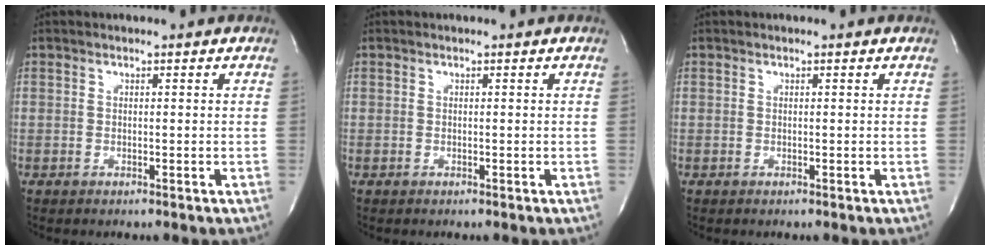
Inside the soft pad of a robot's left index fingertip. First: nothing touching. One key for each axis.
{"total": 0.0}
{"total": 0.0}